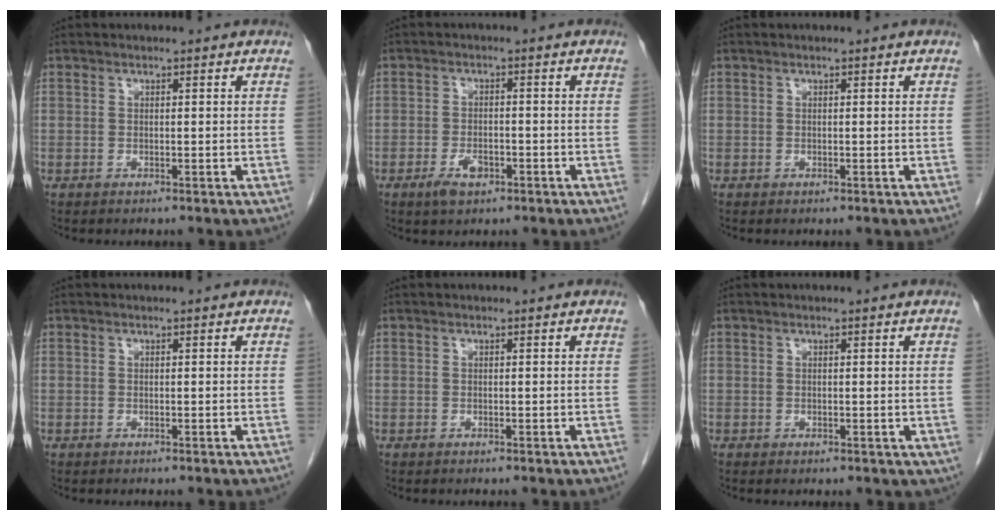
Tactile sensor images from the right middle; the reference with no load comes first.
{"total": 3.5, "force": [-1.9, 1.7, 2.5], "torque": [-0.046, 0.001, -0.029]}
{"total": 0.0}
{"total": 0.0}
{"total": 0.0}
{"total": 0.8, "force": [0.1, 0.6, 0.5], "torque": [-0.008, -0.003, 0.006]}